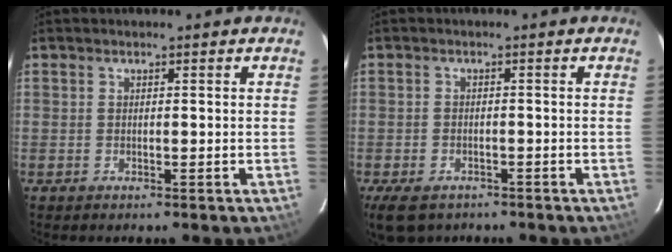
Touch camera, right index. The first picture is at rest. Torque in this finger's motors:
{"motor_torque": [0.66, -0.44, 0.25, 0.04]}